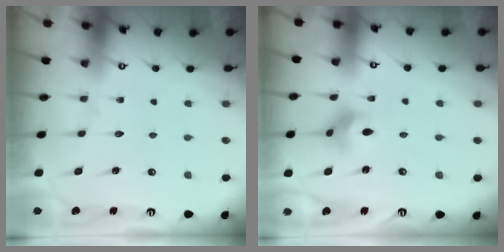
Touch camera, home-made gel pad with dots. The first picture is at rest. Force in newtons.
{"total": 4.8, "press": 4.7, "slide": 0.7}